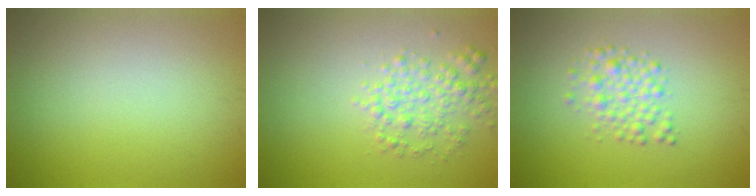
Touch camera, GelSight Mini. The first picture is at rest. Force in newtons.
{"total": 2.9, "press": 2.9, "slide": 0.1}
{"total": 2.5, "press": 2.5, "slide": 0.0}